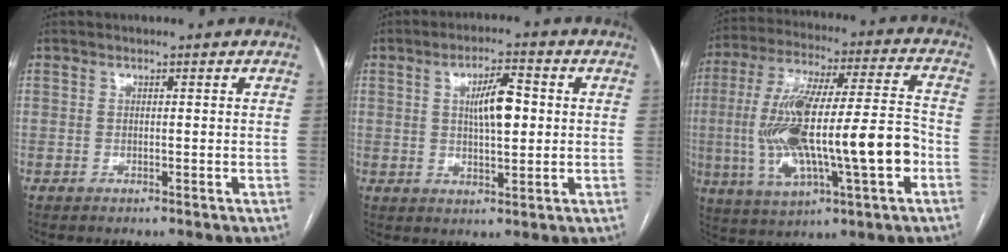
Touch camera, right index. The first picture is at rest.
{"total": 6.6, "force": [1.0, 1.8, 6.3], "torque": [-0.110, 0.009, 0.021]}
{"total": 21.4, "force": [-4.0, 3.9, 20.7], "torque": [-0.400, 0.013, -0.052]}